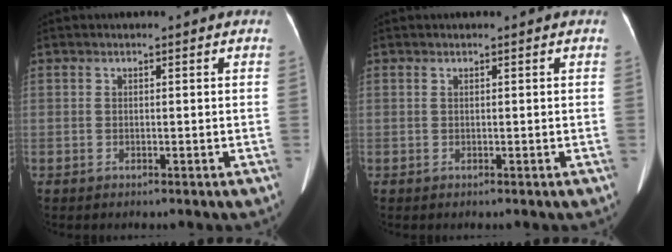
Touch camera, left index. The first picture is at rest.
{"total": 0.0}